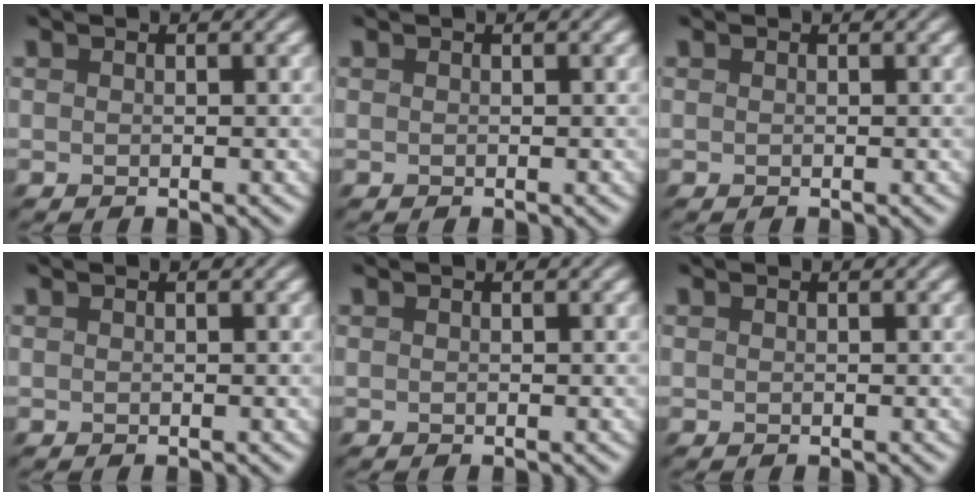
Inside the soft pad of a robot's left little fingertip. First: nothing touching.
{"total": 0.0}
{"total": 0.0}
{"total": 0.0}
{"total": 0.0}
{"total": 0.0}